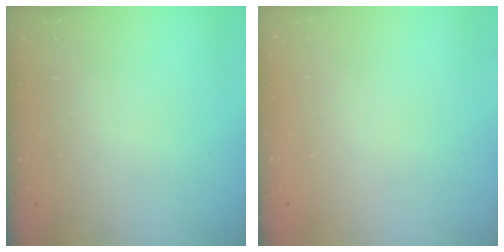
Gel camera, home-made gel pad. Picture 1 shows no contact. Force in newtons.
{"total": 1.8, "press": 1.8, "slide": 0.2}